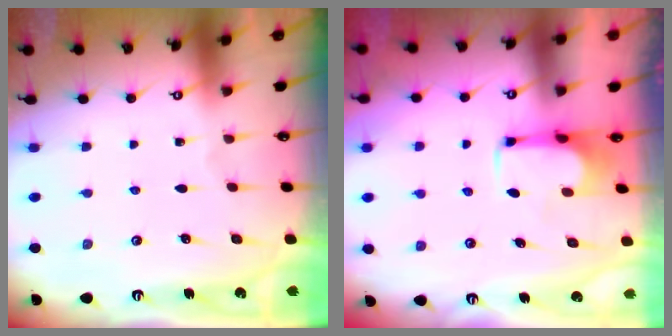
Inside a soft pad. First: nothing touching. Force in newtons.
{"total": 0.8, "press": 0.1, "slide": 0.8}